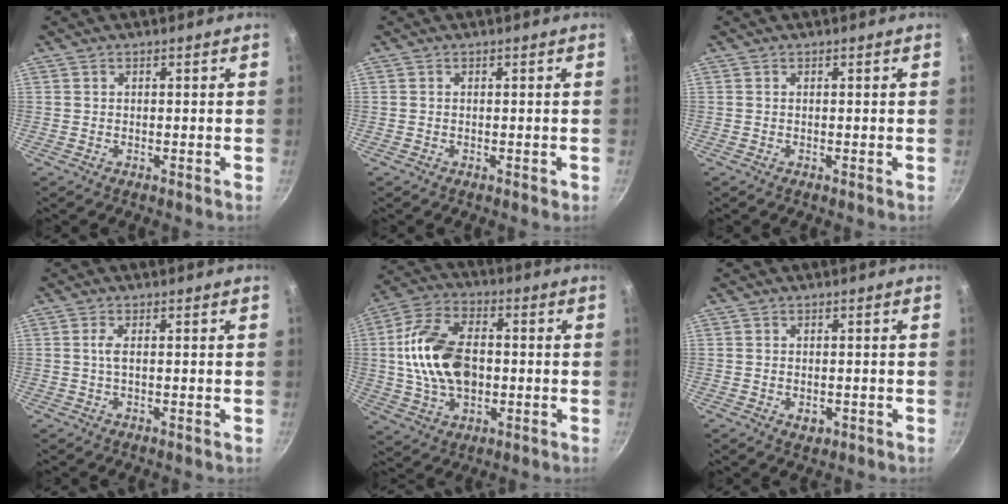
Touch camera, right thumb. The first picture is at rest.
{"total": 0.8, "force": [-0.1, 0.5, 0.6], "torque": [-0.005, 0.002, -0.002]}
{"total": 0.0}
{"total": 1.9, "force": [0.1, 0.4, 1.8], "torque": [-0.044, 0.001, 0.000]}
{"total": 16.1, "force": [0.2, 10.1, 12.5], "torque": [-0.219, 0.020, -0.005]}
{"total": 2.3, "force": [-0.6, 1.6, 1.6], "torque": [-0.024, -0.003, -0.009]}